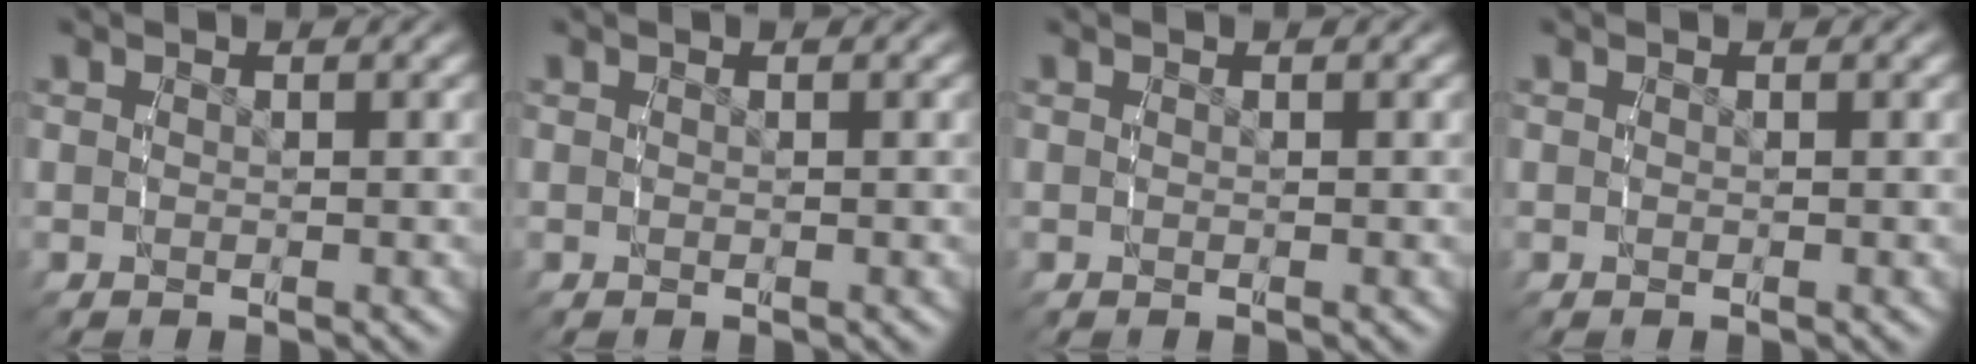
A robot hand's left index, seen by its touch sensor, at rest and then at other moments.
{"total": 0.0}
{"total": 0.0}
{"total": 0.0}